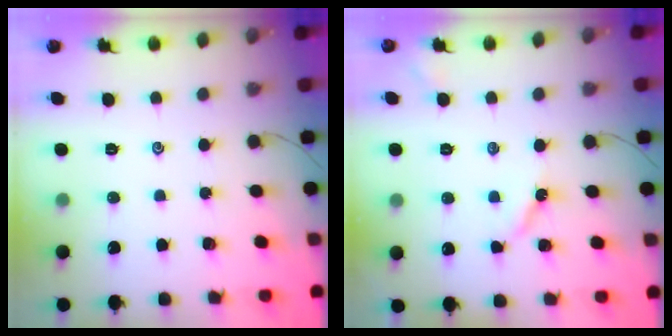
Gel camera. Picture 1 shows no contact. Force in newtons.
{"total": 4.8, "press": 4.8, "slide": 0.4}